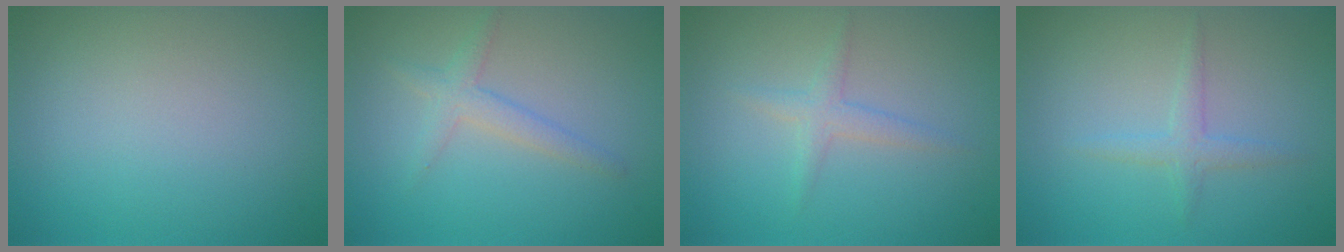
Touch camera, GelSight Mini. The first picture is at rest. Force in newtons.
{"total": 2.0, "press": 2.0, "slide": 0.1}
{"total": 1.6, "press": 1.6, "slide": 0.0}
{"total": 1.5, "press": 1.5, "slide": 0.0}